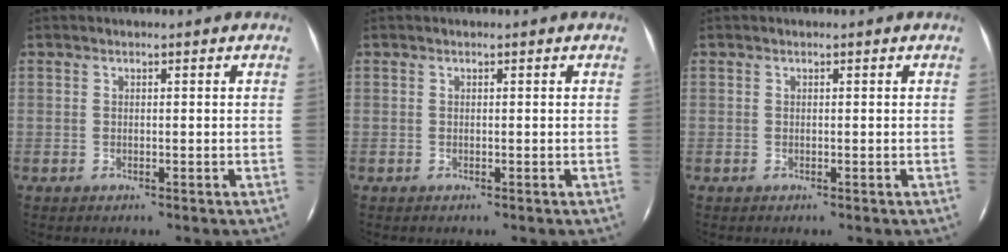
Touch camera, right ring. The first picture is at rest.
{"total": 0.0}
{"total": 0.0}